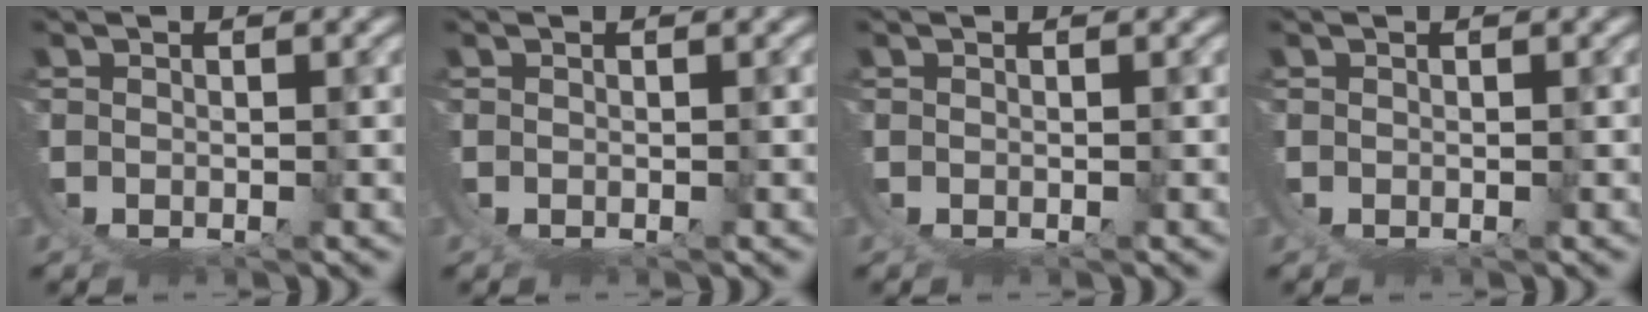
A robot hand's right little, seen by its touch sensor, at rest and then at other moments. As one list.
[{"total": 0.0}, {"total": 0.0}, {"total": 0.0}]